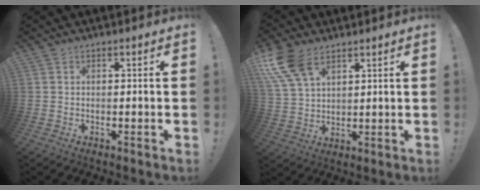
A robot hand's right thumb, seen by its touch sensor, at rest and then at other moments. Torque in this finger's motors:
{"motor_torque": [0.18, 0.18, 0.30, 0.23, 0.30]}